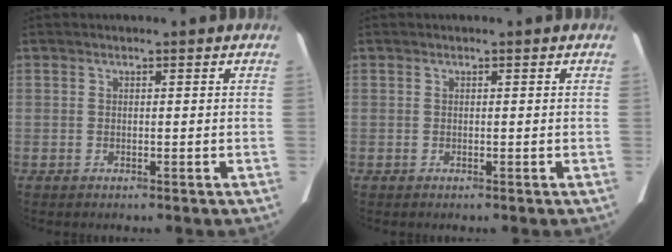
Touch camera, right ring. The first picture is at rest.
{"total": 0.0}